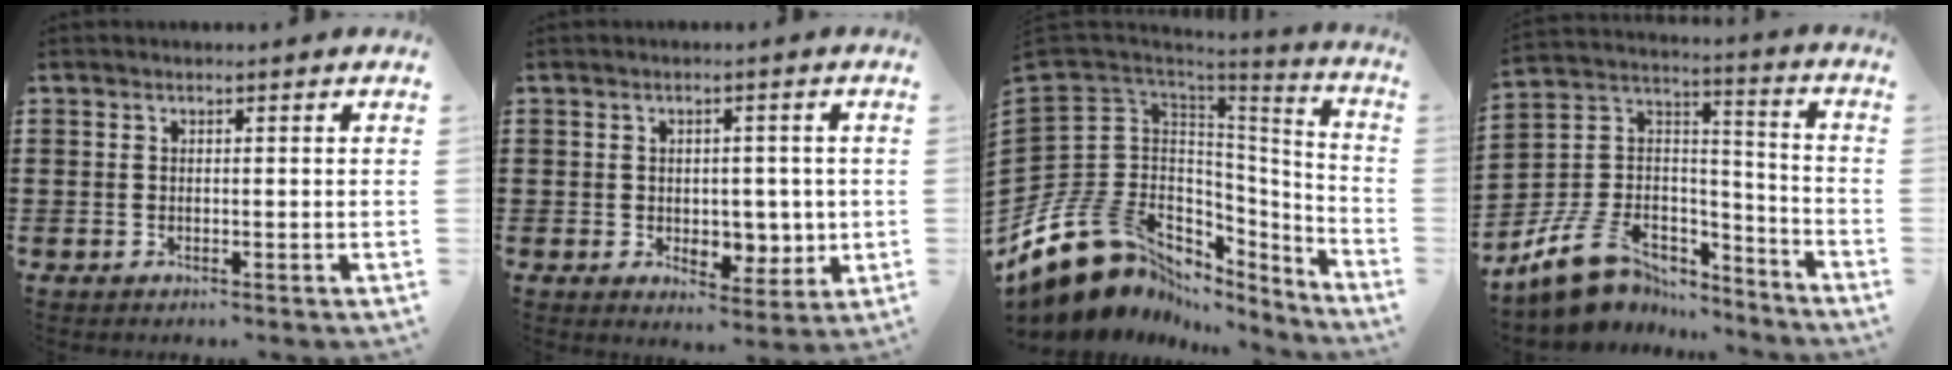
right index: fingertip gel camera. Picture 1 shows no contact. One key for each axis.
{"total": 4.2, "fx": 0.4, "fy": 3.4, "fz": 2.4, "tx": -0.042, "ty": 0.005, "tz": 0.004}
{"total": 16.7, "fx": -6.9, "fy": 13.0, "fz": 7.8, "tx": -0.211, "ty": 0.000, "tz": -0.113}
{"total": 10.2, "fx": -6.7, "fy": 6.7, "fz": 3.9, "tx": -0.108, "ty": 0.017, "tz": -0.124}